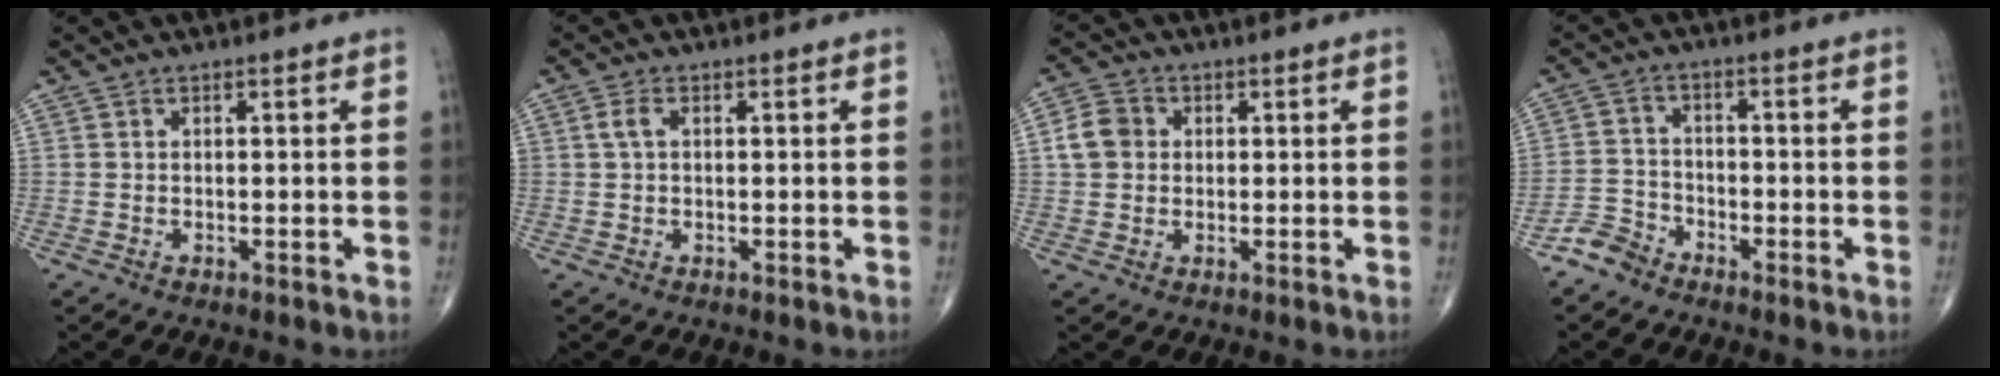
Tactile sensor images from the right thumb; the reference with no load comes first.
{"total": 2.1, "force": [0.4, 1.2, 1.6], "torque": [-0.037, 0.008, 0.009]}
{"total": 5.2, "force": [0.6, 4.5, 2.5], "torque": [-0.037, 0.010, 0.006]}
{"total": 4.3, "force": [-3.6, 2.3, 0.4], "torque": [0.003, 0.017, -0.079]}